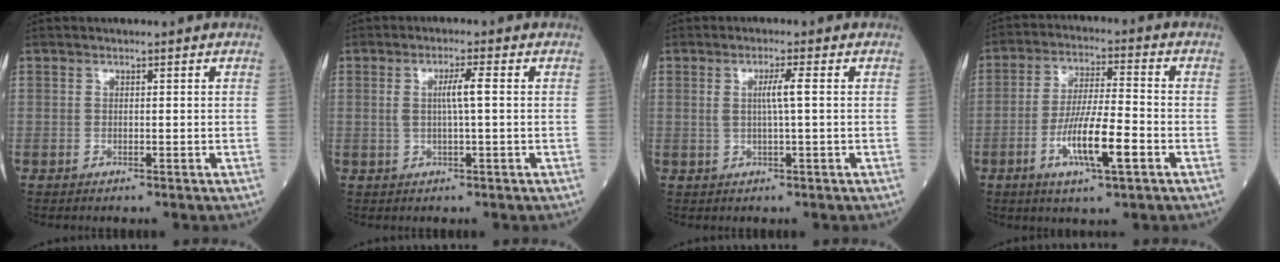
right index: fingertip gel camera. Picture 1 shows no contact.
{"total": 3.6, "force": [0.4, -0.1, 3.5], "torque": [-0.068, 0.001, 0.007]}
{"total": 3.3, "force": [0.4, -0.2, 3.2], "torque": [-0.062, -0.001, 0.007]}
{"total": 10.2, "force": [-3.7, 1.3, 9.5], "torque": [-0.177, -0.005, -0.068]}